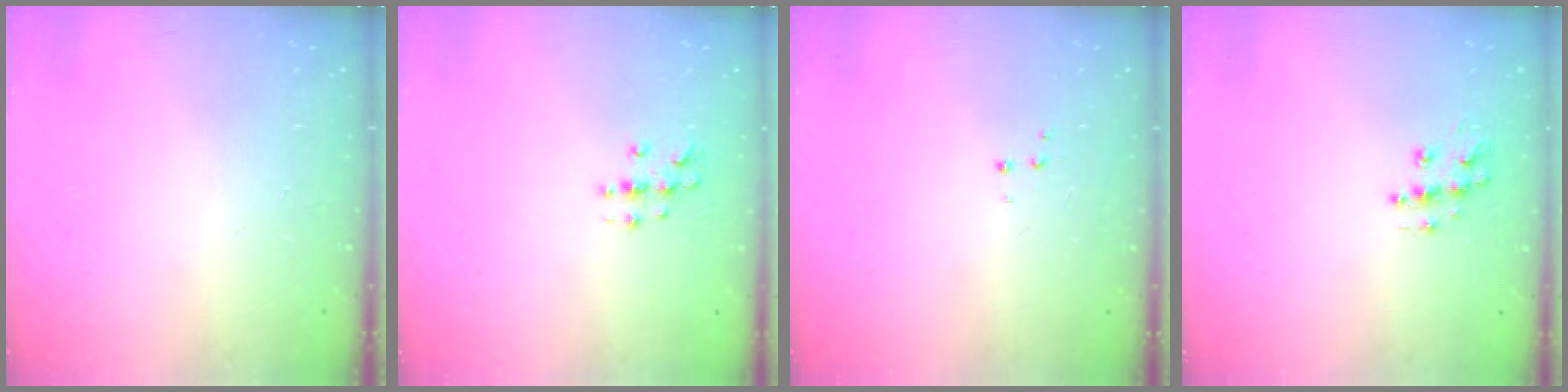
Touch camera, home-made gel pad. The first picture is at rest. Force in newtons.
{"total": 2.8, "press": 2.8, "slide": 0.3}
{"total": 3.4, "press": 3.3, "slide": 0.6}
{"total": 8.6, "press": 8.6, "slide": 0.3}